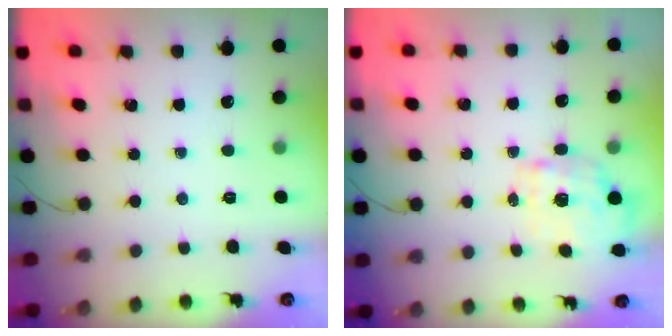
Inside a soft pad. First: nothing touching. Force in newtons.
{"total": 2.6, "press": 2.3, "slide": 1.3}